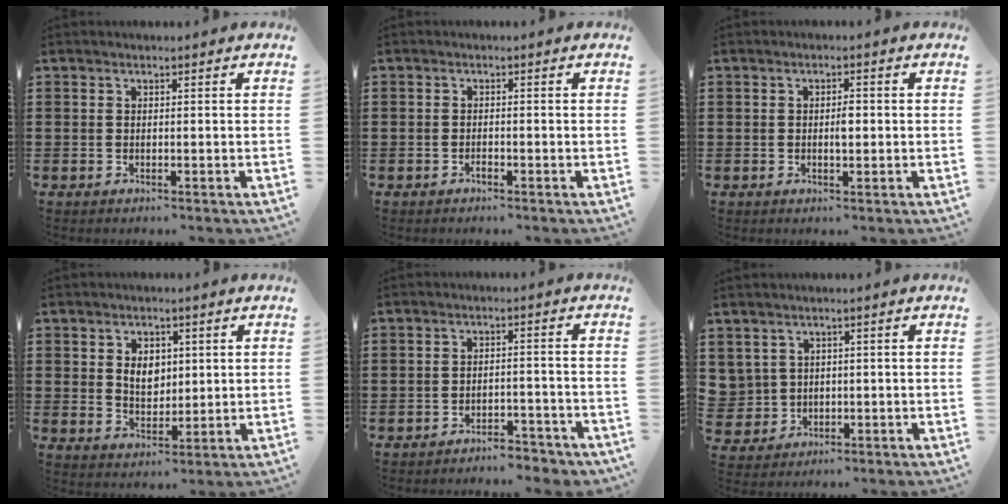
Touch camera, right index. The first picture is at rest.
{"total": 0.8, "force": [-0.6, 0.3, 0.3], "torque": [-0.009, 0.000, -0.013]}
{"total": 2.1, "force": [0.0, 0.7, 2.0], "torque": [-0.038, 0.001, -0.001]}
{"total": 4.4, "force": [1.0, 3.2, 2.7], "torque": [-0.048, 0.006, 0.012]}
{"total": 3.3, "force": [-3.3, 0.2, 0.3], "torque": [-0.011, 0.003, -0.068]}
{"total": 2.6, "force": [1.2, 2.3, 0.0], "torque": [-0.014, 0.009, 0.022]}